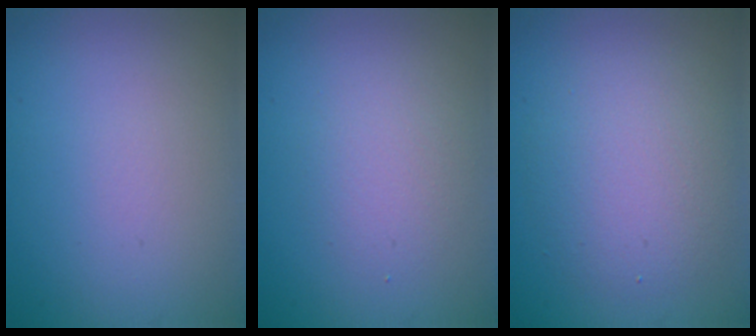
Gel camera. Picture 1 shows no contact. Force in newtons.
{"total": 2.2, "press": 2.2, "slide": 0.1}
{"total": 4.3, "press": 4.3, "slide": 0.2}